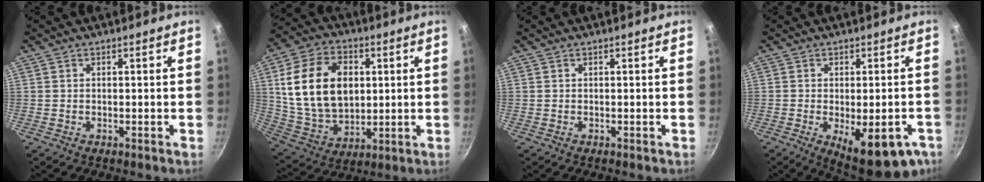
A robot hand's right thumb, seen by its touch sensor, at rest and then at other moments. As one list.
[{"total": 20.1, "force": [3.5, 14.0, 14.0], "torque": [-0.239, 0.000, 0.075]}, {"total": 0.0}, {"total": 14.3, "force": [-5.7, 5.7, 11.8], "torque": [-0.128, -0.002, -0.063]}]